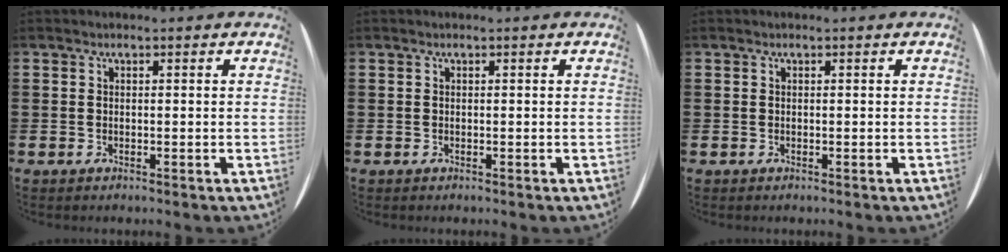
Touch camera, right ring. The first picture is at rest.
{"total": 0.0}
{"total": 0.0}